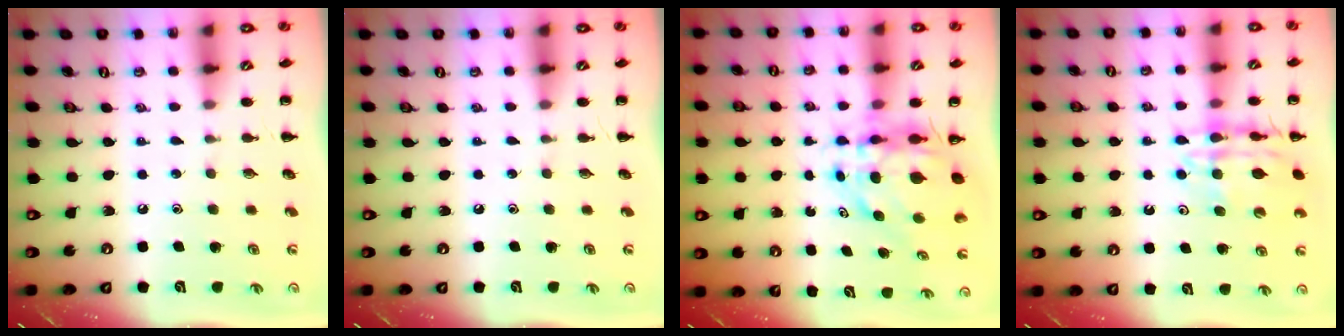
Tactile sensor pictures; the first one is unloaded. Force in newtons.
{"total": 0.0}
{"total": 7.6, "press": 7.1, "slide": 2.7}
{"total": 13.0, "press": 12.6, "slide": 3.1}